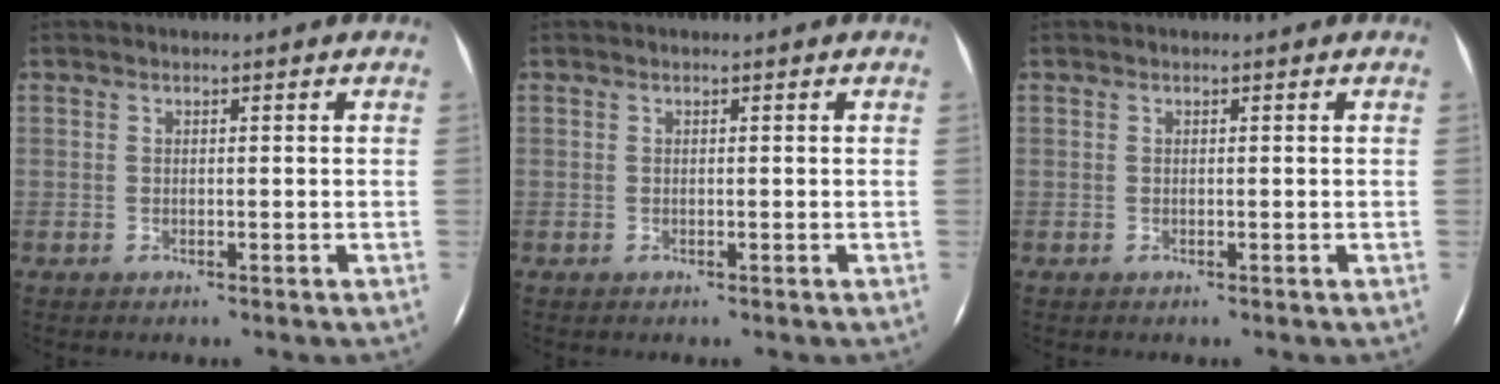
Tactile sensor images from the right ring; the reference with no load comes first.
{"total": 0.0}
{"total": 0.0}